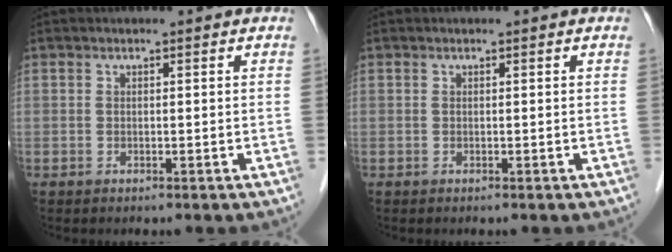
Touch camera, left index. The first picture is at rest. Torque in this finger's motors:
{"motor_torque": [0.00, 0.00, 0.00, 0.00]}